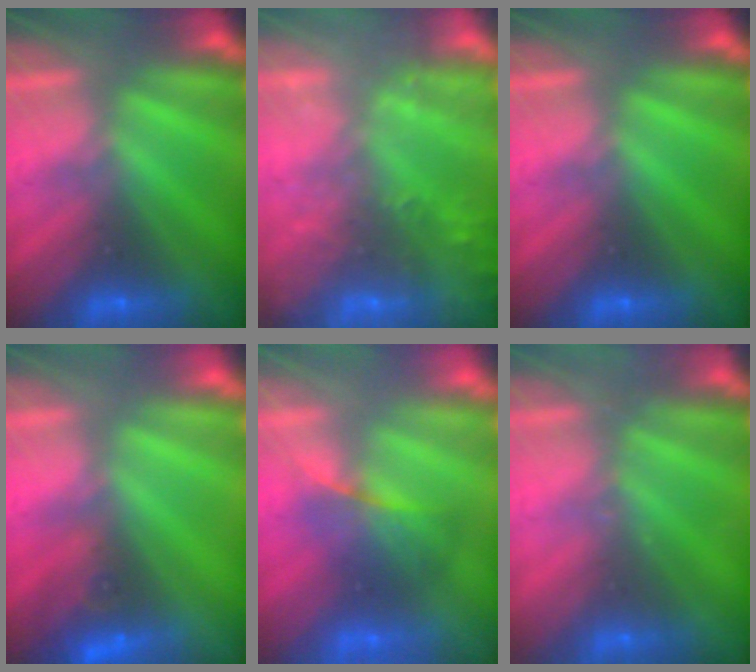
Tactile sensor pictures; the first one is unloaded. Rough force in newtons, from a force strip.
{"total": 8.7}
{"total": 0.0}
{"total": 2.6}
{"total": 2.1}
{"total": 2.1}